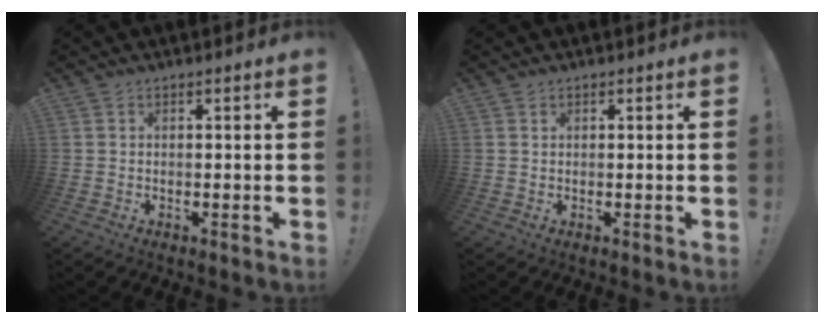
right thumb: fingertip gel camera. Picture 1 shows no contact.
{"total": 0.5, "force": [0.4, 0.4, 0.0], "torque": [0.004, -0.002, 0.007]}